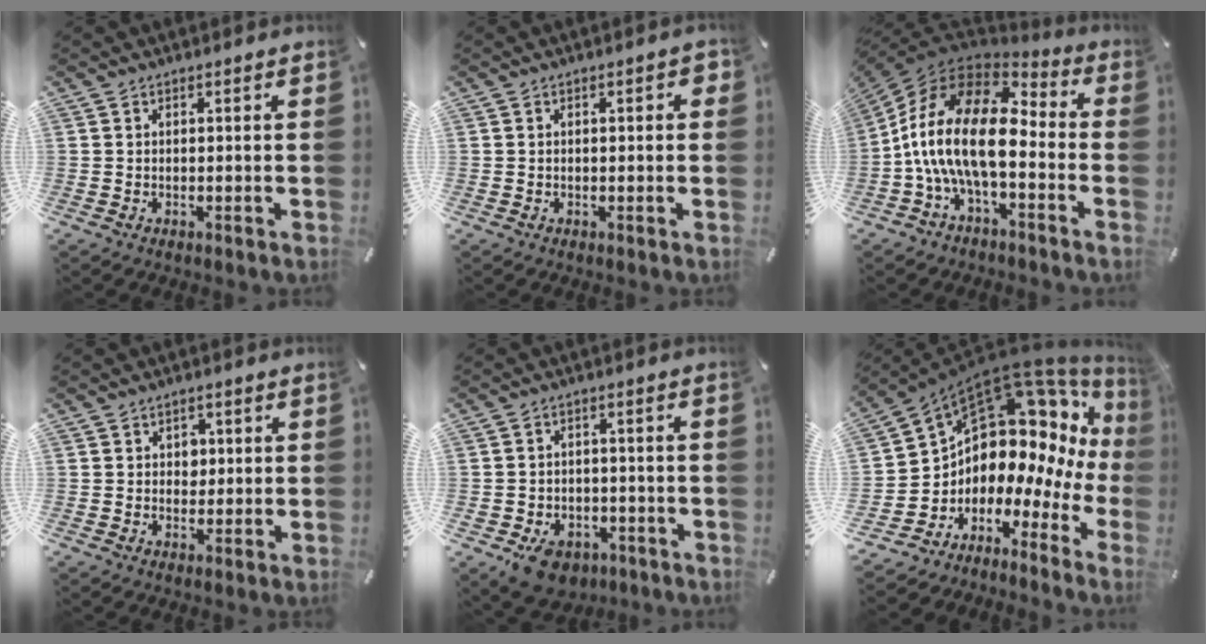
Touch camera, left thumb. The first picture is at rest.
{"total": 2.2, "force": [-0.2, 1.0, 1.9], "torque": [-0.027, 0.004, -0.006]}
{"total": 19.8, "force": [-3.3, 9.8, 16.9], "torque": [-0.358, 0.010, -0.058]}
{"total": 3.2, "force": [0.4, 2.7, 1.6], "torque": [-0.012, -0.004, -0.001]}
{"total": 7.4, "force": [-3.8, 5.5, 3.2], "torque": [-0.055, 0.024, -0.067]}
{"total": 12.8, "force": [7.4, 8.2, 6.4], "torque": [-0.106, -0.102, 0.132]}